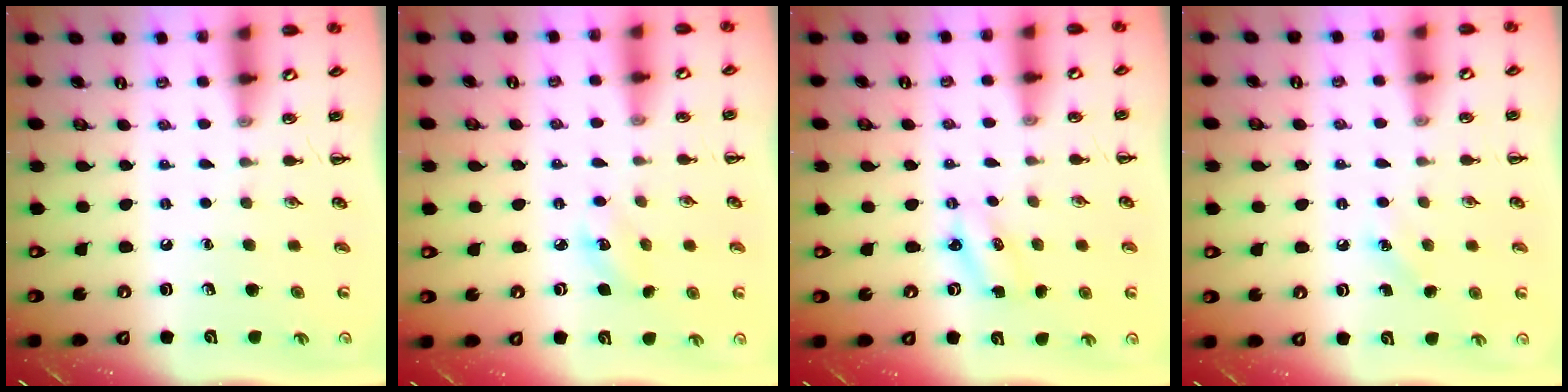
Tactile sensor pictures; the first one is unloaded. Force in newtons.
{"total": 3.5, "press": 3.4, "slide": 0.8}
{"total": 2.3, "press": 2.2, "slide": 0.7}
{"total": 4.9, "press": 4.7, "slide": 1.4}